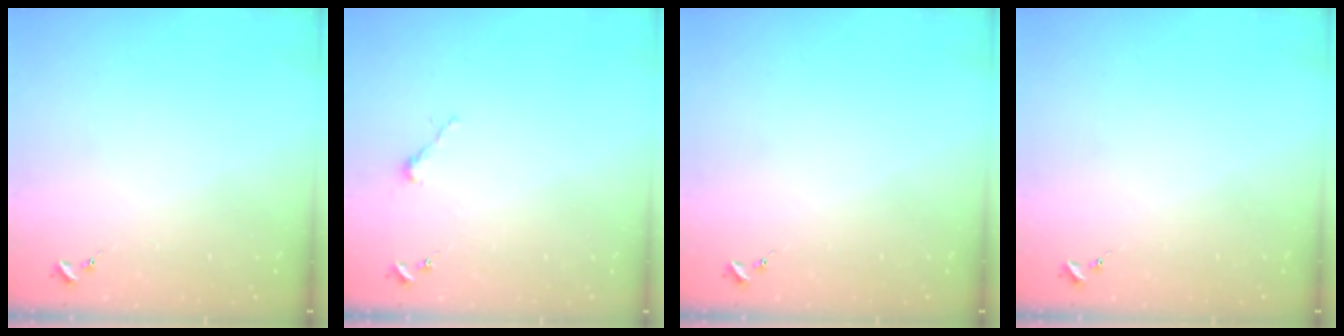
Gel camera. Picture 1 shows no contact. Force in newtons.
{"total": 2.5, "press": 2.5, "slide": 0.2}
{"total": 0.0}
{"total": 0.0}